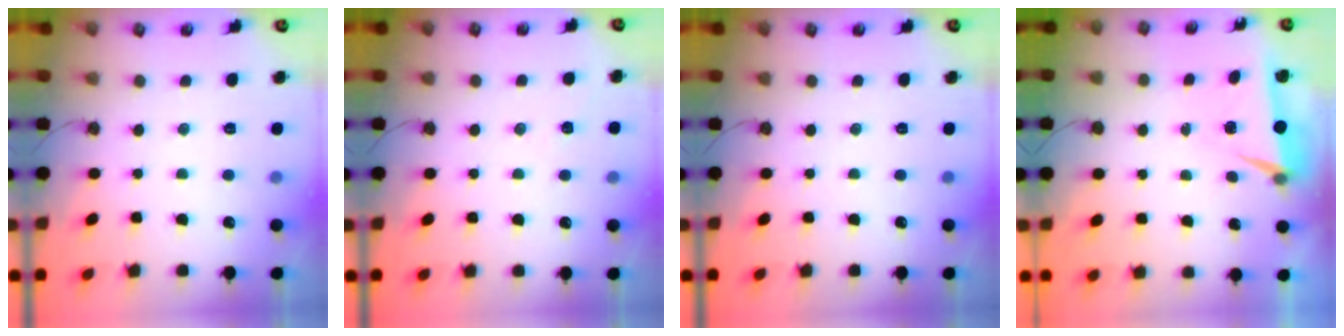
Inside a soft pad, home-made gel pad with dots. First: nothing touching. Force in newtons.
{"total": 3.5, "press": 3.1, "slide": 1.6}
{"total": 0.0}
{"total": 4.2, "press": 3.4, "slide": 2.5}